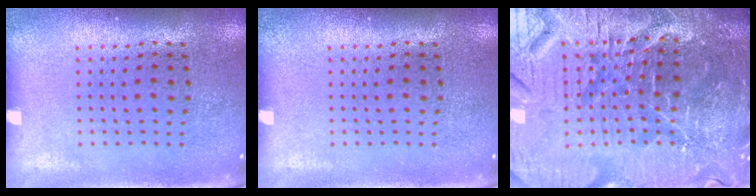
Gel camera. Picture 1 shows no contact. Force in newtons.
{"total": 0.0}
{"total": 6.6, "press": 6.0, "slide": 2.8}